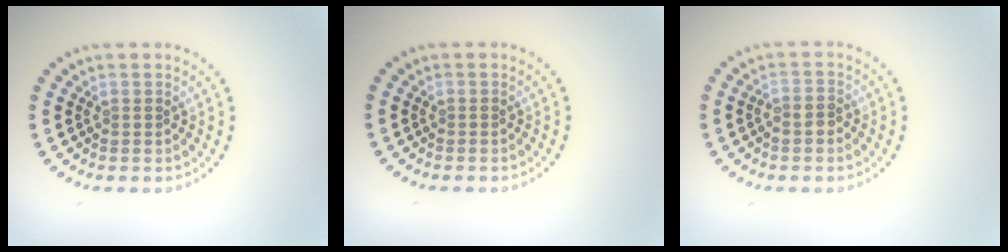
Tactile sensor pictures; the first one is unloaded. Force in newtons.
{"total": 0.0}
{"total": 1.2, "press": 0.9, "slide": 0.7}